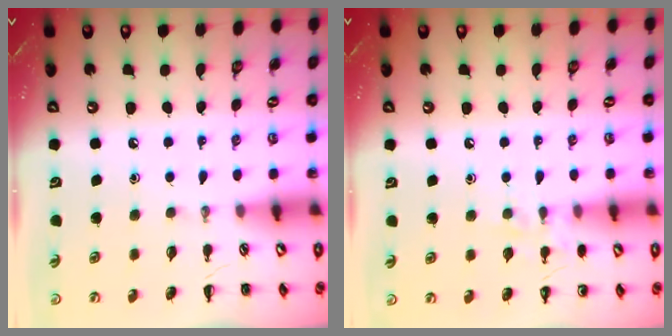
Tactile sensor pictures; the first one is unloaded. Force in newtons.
{"total": 6.6, "press": 6.4, "slide": 1.7}